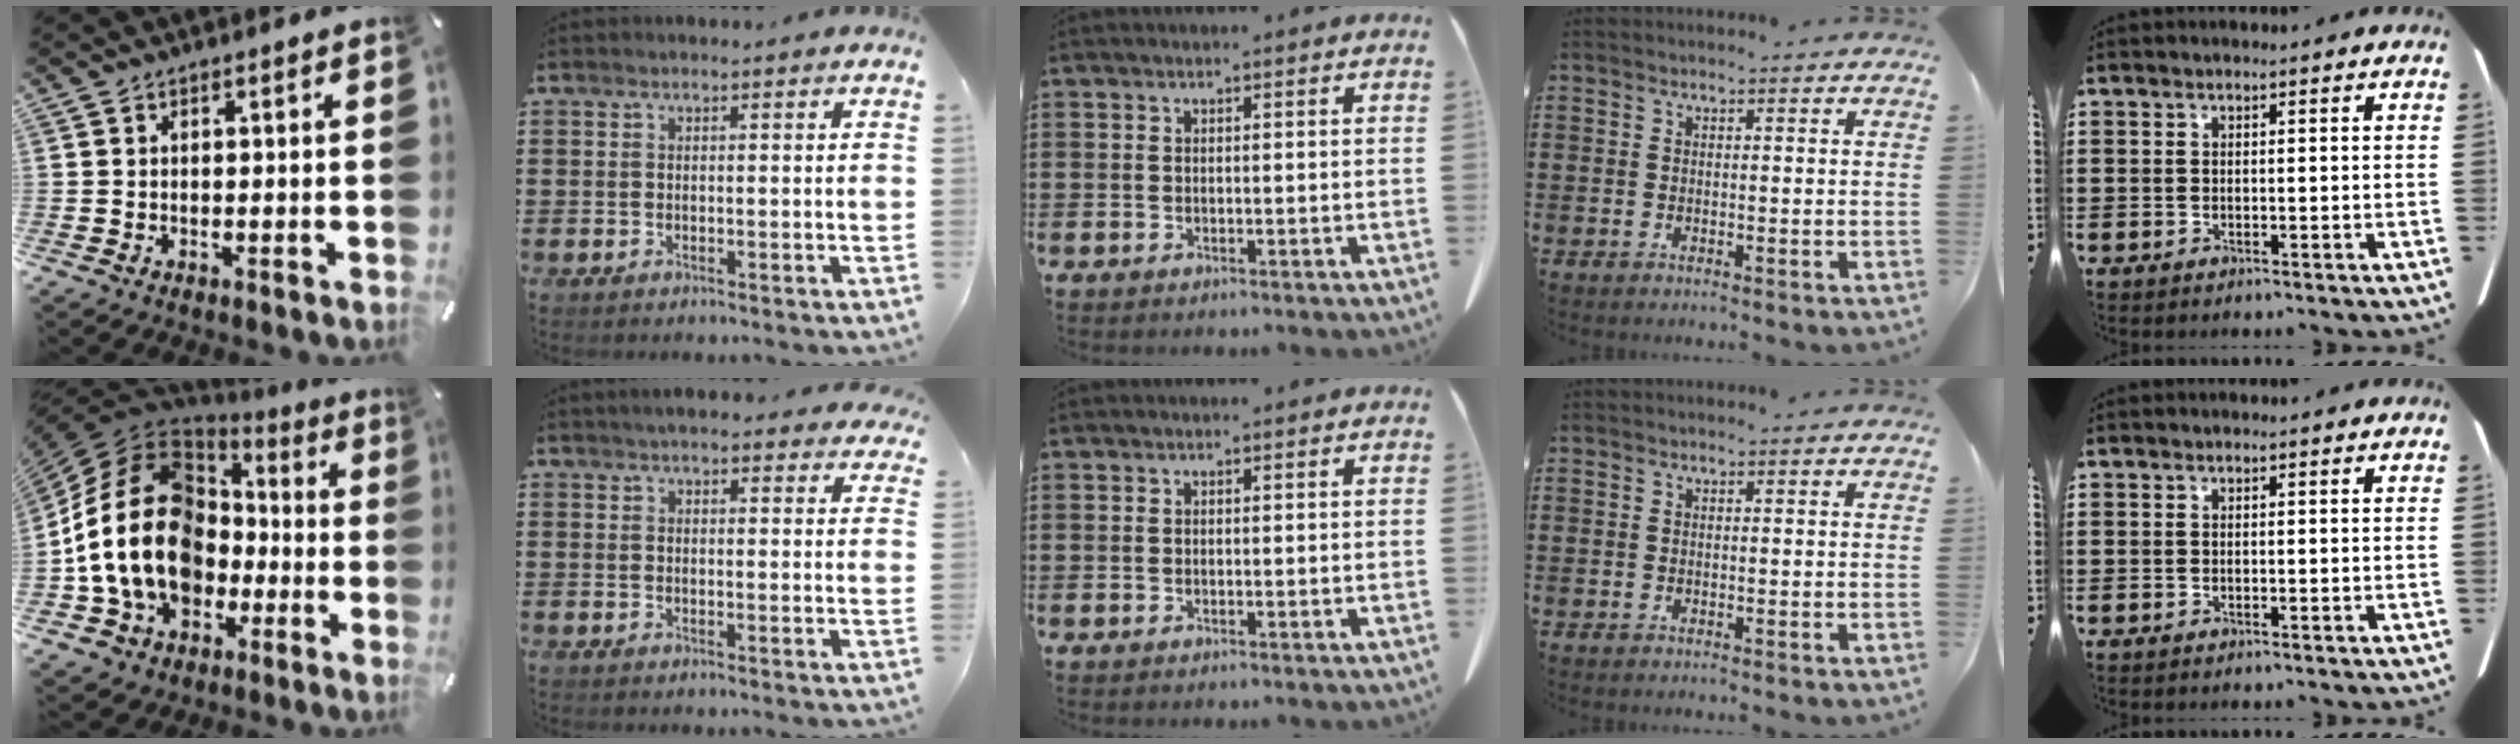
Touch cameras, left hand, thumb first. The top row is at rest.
{"thumb": {"total": 21.8, "force": [-2.6, 16.8, 13.6], "torque": [-0.294, 0.016, -0.041]}, "index": {"total": 3.4, "force": [3.3, 0.3, 0.7], "torque": [-0.023, -0.005, 0.061]}}